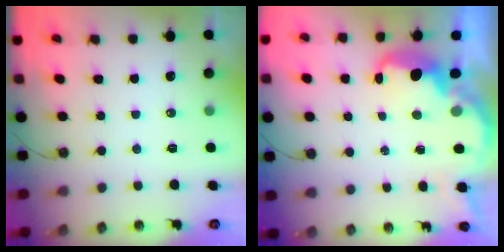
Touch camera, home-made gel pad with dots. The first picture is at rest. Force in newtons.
{"total": 5.6, "press": 5.6, "slide": 0.8}